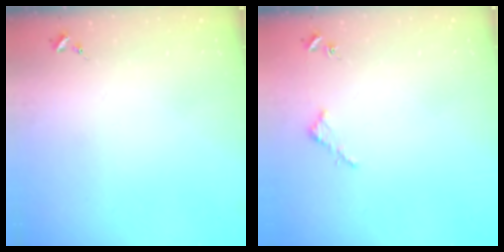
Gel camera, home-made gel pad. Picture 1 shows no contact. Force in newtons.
{"total": 2.6, "press": 2.6, "slide": 0.2}